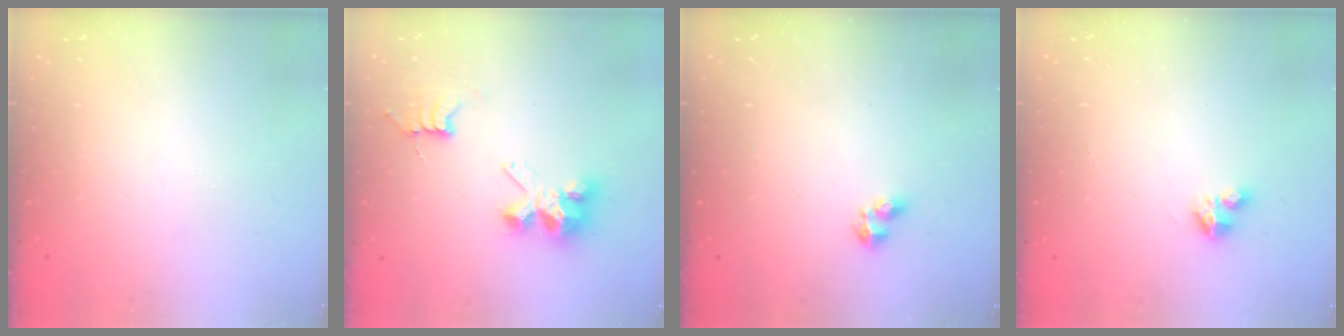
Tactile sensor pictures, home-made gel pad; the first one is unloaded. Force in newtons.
{"total": 7.1, "press": 7.1, "slide": 0.2}
{"total": 2.3, "press": 2.2, "slide": 0.6}
{"total": 2.8, "press": 2.8, "slide": 0.2}